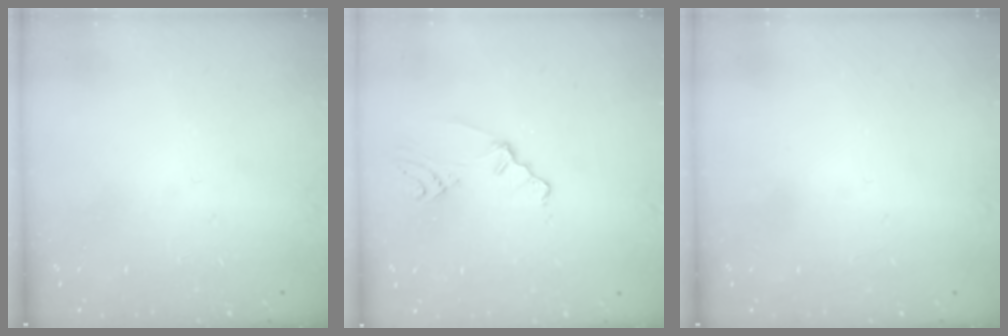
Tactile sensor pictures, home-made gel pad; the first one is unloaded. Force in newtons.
{"total": 2.2, "press": 2.1, "slide": 0.6}
{"total": 0.0}